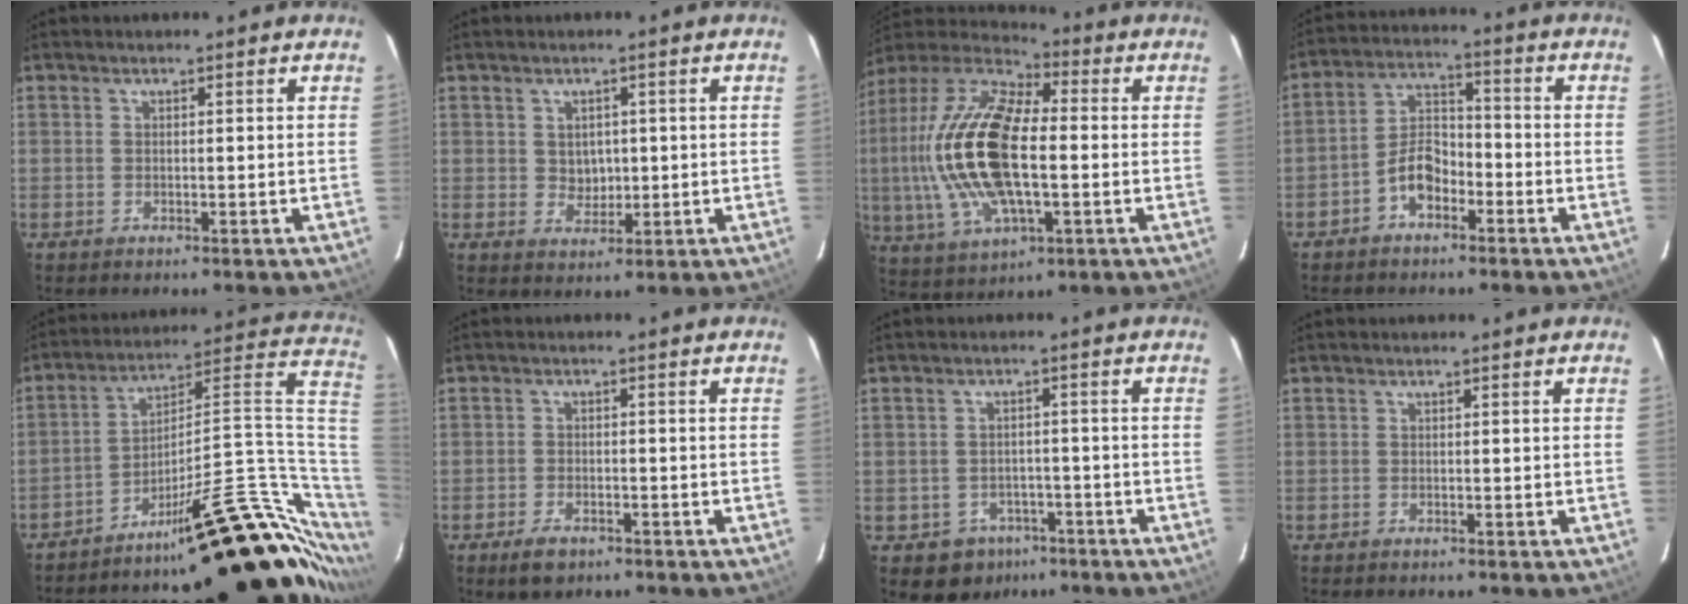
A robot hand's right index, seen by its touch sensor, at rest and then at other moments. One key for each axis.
{"total": 3.4, "fx": 0.5, "fy": 3.0, "fz": 1.3, "tx": -0.019, "ty": 0.002, "tz": 0.014}
{"total": 22.5, "fx": -0.7, "fy": 10.2, "fz": 20.1, "tx": -0.417, "ty": 0.004, "tz": -0.017}
{"total": 6.7, "fx": -3.8, "fy": 3.9, "fz": 3.9, "tx": -0.076, "ty": 0.024, "tz": -0.069}
{"total": 23.5, "fx": -8.0, "fy": 7.6, "fz": 20.8, "tx": -0.256, "ty": 0.039, "tz": -0.109}
{"total": 4.3, "fx": -2.8, "fy": 2.2, "fz": 2.3, "tx": -0.055, "ty": -0.005, "tz": -0.047}
{"total": 6.3, "fx": -3.5, "fy": 5.1, "fz": 1.1, "tx": -0.030, "ty": 0.024, "tz": -0.036}
{"total": 0.0}